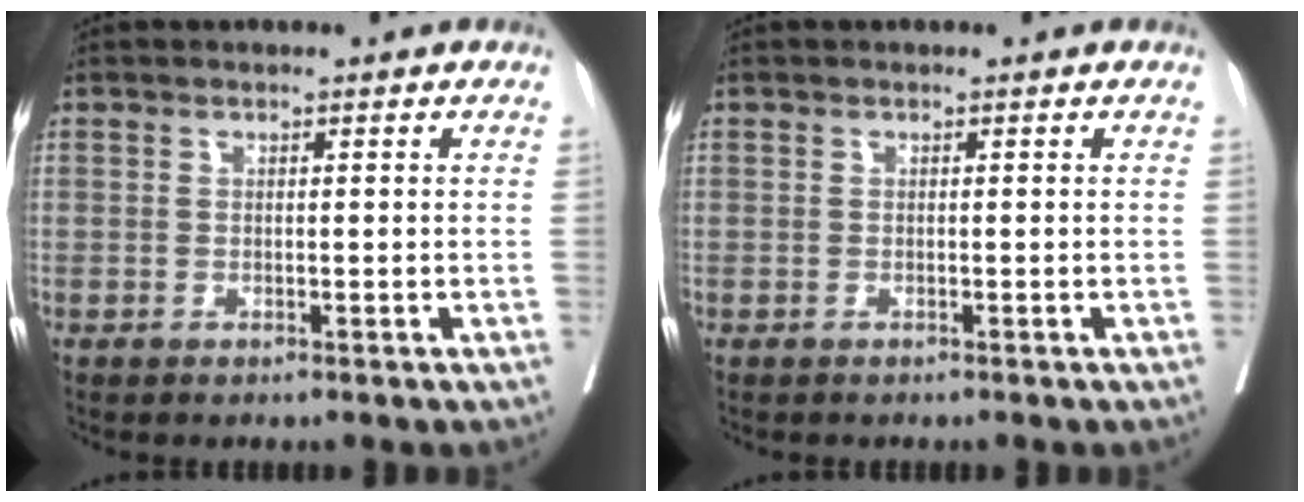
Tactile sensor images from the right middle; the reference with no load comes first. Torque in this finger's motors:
{"motor_torque": [0.11, -0.22, 0.04, 0.01]}